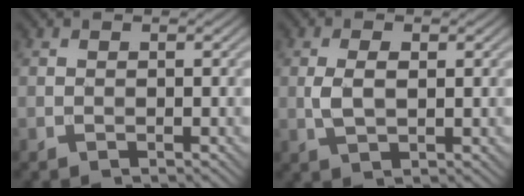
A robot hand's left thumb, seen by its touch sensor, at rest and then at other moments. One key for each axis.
{"total": 3.2, "fx": 0.2, "fy": 1.6, "fz": 2.8, "tx": -0.062, "ty": -0.003, "tz": 0.006}